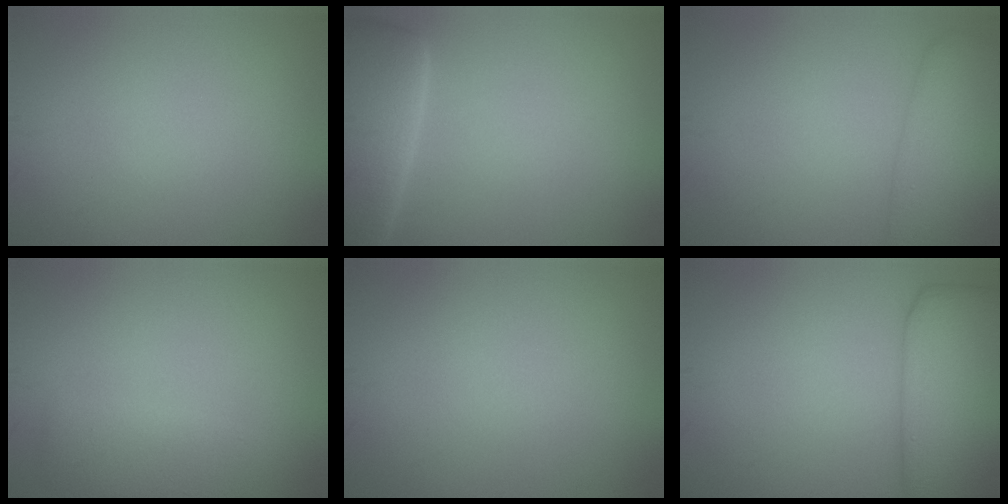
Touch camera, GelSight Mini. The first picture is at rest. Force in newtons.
{"total": 6.3, "press": 6.2, "slide": 0.9}
{"total": 4.8, "press": 4.8, "slide": 0.2}
{"total": 3.1, "press": 3.1, "slide": 0.3}
{"total": 0.0}
{"total": 6.7, "press": 6.7, "slide": 0.2}